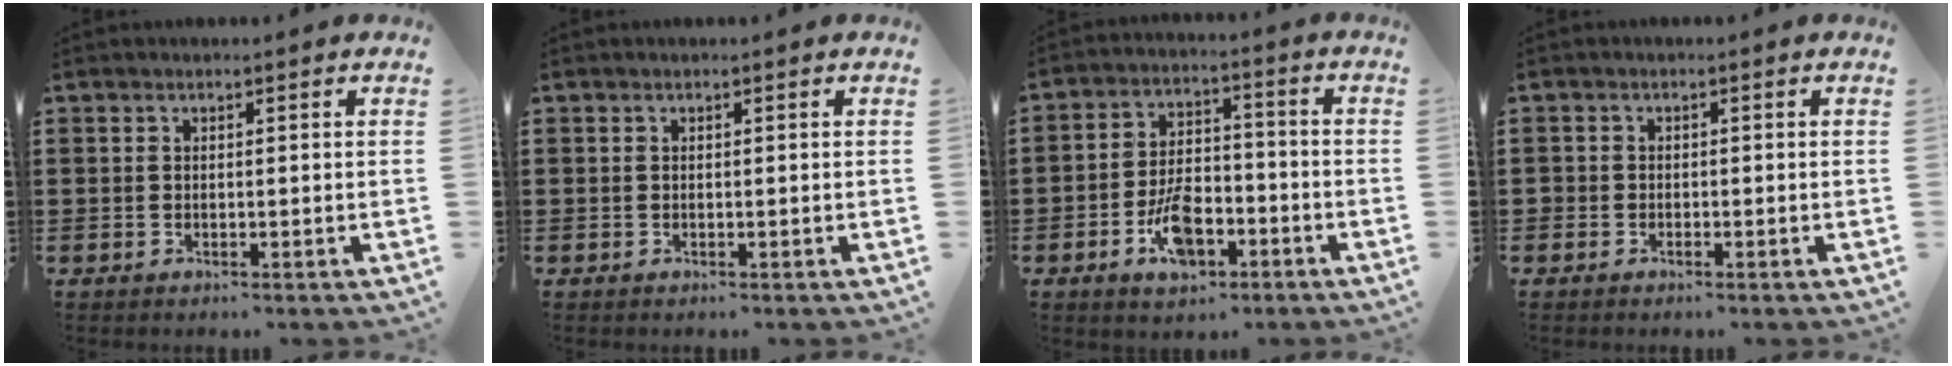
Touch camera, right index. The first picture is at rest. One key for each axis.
{"total": 0.0}
{"total": 7.7, "fx": -3.5, "fy": 4.0, "fz": 5.7, "tx": -0.117, "ty": 0.008, "tz": -0.065}
{"total": 0.9, "fx": -0.5, "fy": 0.7, "fz": 0.1, "tx": -0.004, "ty": 0.001, "tz": -0.011}